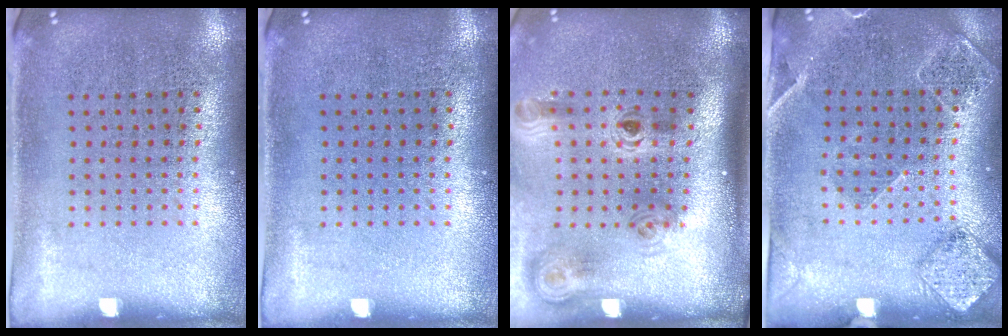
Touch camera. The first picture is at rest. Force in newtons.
{"total": 0.0}
{"total": 1.8, "press": 1.3, "slide": 1.3}
{"total": 1.6, "press": 1.6, "slide": 0.3}